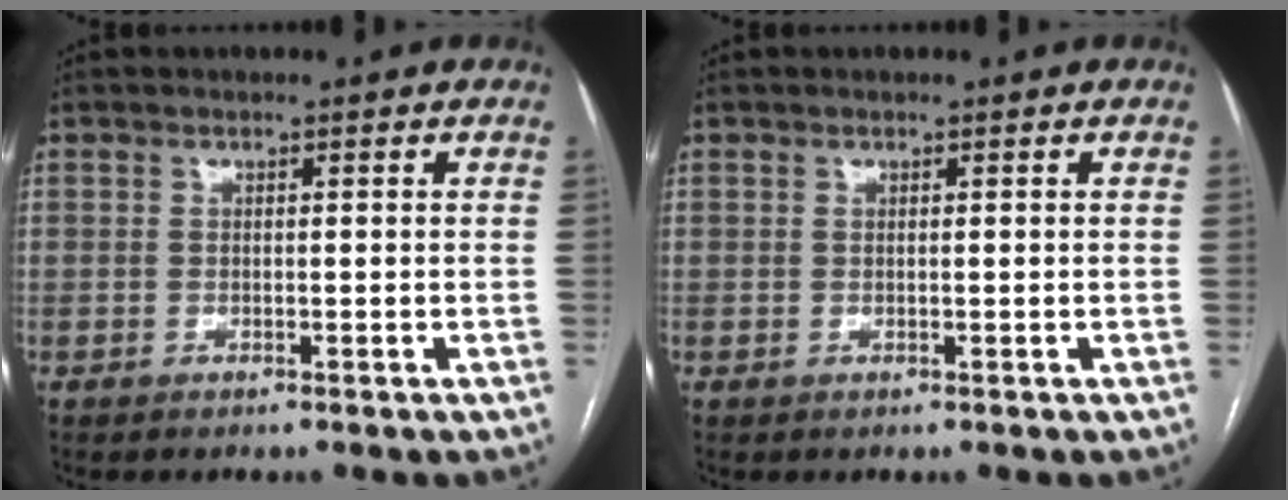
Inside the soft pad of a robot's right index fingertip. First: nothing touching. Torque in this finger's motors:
{"motor_torque": [-0.97, -0.93, -0.10, 0.00]}